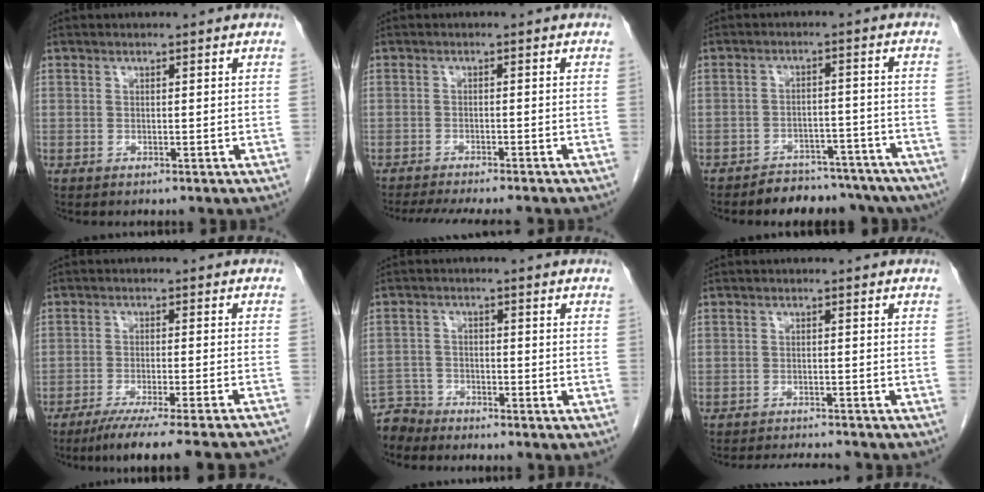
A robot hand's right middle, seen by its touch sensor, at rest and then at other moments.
{"total": 7.1, "force": [-6.0, -0.6, 3.8], "torque": [-0.049, -0.016, -0.094]}
{"total": 12.3, "force": [-10.6, 5.4, 3.2], "torque": [-0.021, 0.018, -0.123]}
{"total": 19.1, "force": [-17.2, -0.7, 8.2], "torque": [-0.082, -0.040, -0.232]}
{"total": 3.9, "force": [-3.6, 0.8, -1.0], "torque": [0.023, -0.005, -0.069]}
{"total": 7.2, "force": [-6.9, 0.5, 2.0], "torque": [-0.030, -0.008, -0.098]}